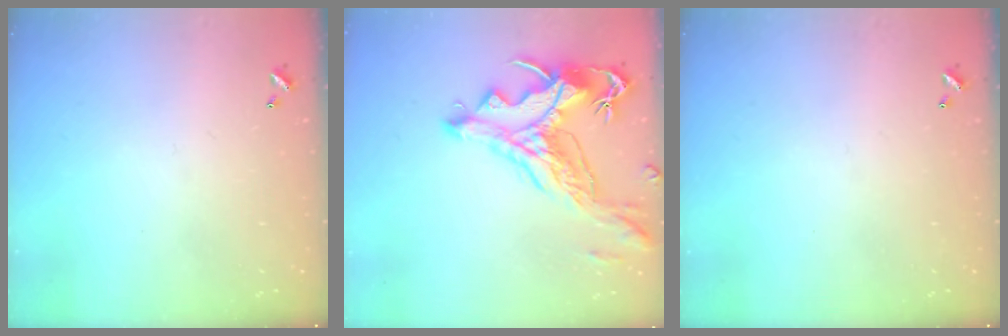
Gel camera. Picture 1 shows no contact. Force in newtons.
{"total": 7.1, "press": 6.8, "slide": 1.9}
{"total": 0.0}